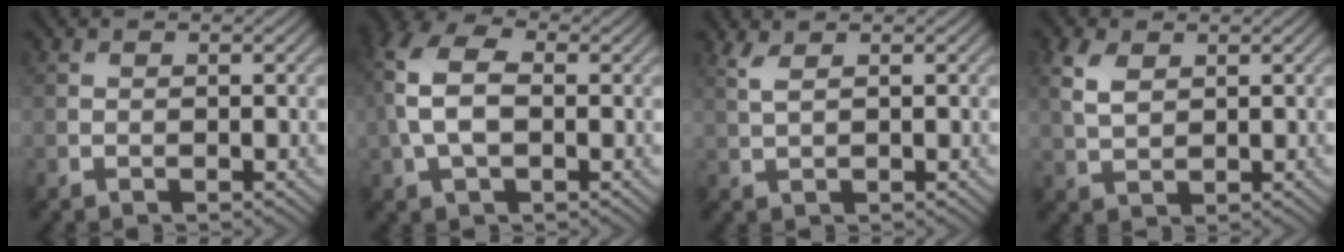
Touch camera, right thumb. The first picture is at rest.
{"total": 7.7, "force": [0.3, 4.5, 6.3], "torque": [-0.165, 0.014, -0.005]}
{"total": 1.8, "force": [1.1, 0.4, 1.4], "torque": [-0.042, 0.004, 0.025]}
{"total": 3.7, "force": [1.5, 2.1, 2.6], "torque": [-0.074, 0.004, 0.031]}